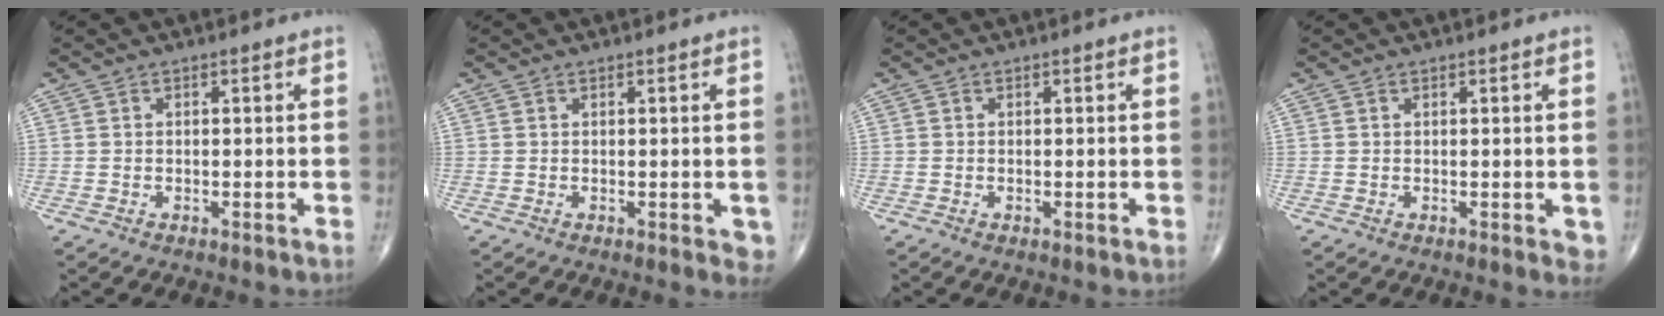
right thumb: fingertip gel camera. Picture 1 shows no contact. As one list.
[{"total": 2.8, "force": [-0.1, 1.3, 2.5], "torque": [-0.016, -0.005, 0.000]}, {"total": 0.0}, {"total": 2.1, "force": [0.2, 1.0, 1.8], "torque": [-0.017, -0.005, 0.004]}]